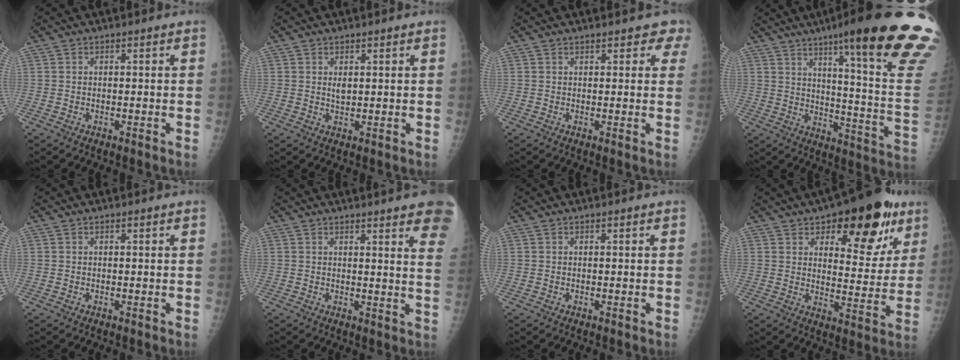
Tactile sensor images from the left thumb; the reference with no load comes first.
{"total": 1.7, "force": [0.7, 0.9, 1.3], "torque": [-0.018, -0.005, 0.013]}
{"total": 3.5, "force": [2.9, 1.6, 1.2], "torque": [0.018, -0.007, 0.021]}
{"total": 27.9, "force": [17.9, 2.3, 21.2], "torque": [-0.236, -0.084, 0.244]}
{"total": 0.0}
{"total": 13.8, "force": [9.7, 2.0, 9.6], "torque": [-0.099, -0.034, 0.096]}
{"total": 0.0}
{"total": 19.6, "force": [10.3, 9.0, 14.0], "torque": [-0.131, -0.038, 0.143]}